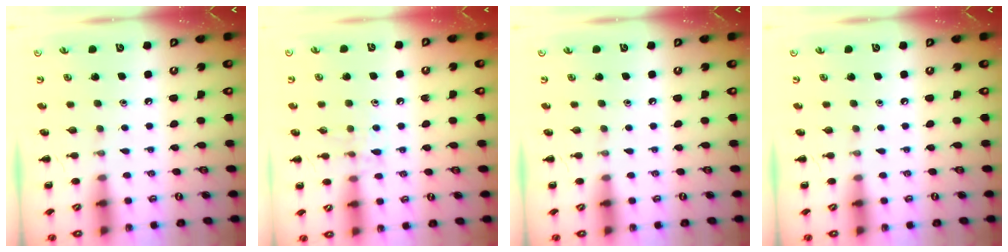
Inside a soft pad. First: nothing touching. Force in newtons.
{"total": 7.0, "press": 6.9, "slide": 1.4}
{"total": 0.0}
{"total": 0.0}